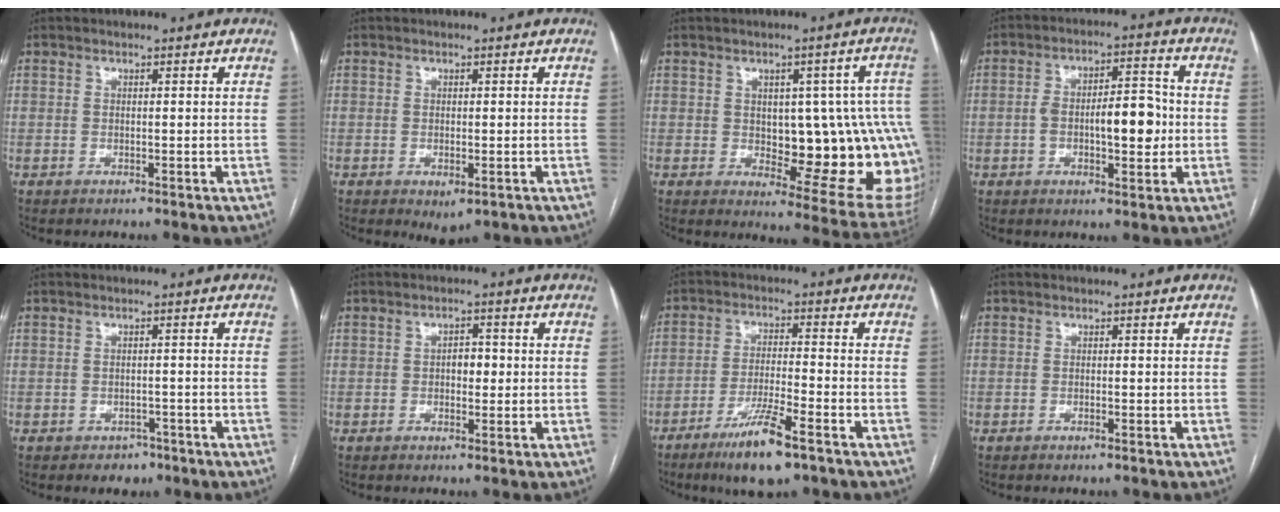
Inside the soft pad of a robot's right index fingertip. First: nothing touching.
{"total": 2.6, "force": [-1.2, 1.1, 2.0], "torque": [-0.026, -0.005, -0.007]}
{"total": 17.1, "force": [-0.7, 6.3, 15.8], "torque": [-0.134, 0.017, 0.011]}
{"total": 9.6, "force": [-1.0, 3.4, 8.9], "torque": [-0.150, 0.019, -0.013]}
{"total": 2.7, "force": [-1.8, 1.8, 0.8], "torque": [-0.009, 0.006, -0.018]}
{"total": 2.6, "force": [0.0, 1.5, 2.1], "torque": [-0.028, 0.006, 0.000]}
{"total": 9.4, "force": [-5.9, 0.8, 7.2], "torque": [-0.137, -0.020, -0.103]}
{"total": 0.6, "force": [-0.5, 0.0, 0.4], "torque": [-0.009, -0.002, -0.006]}